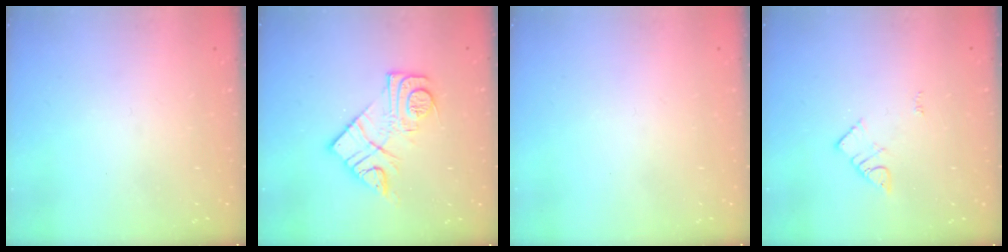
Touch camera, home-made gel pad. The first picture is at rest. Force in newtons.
{"total": 12.9, "press": 12.8, "slide": 0.9}
{"total": 1.7, "press": 1.6, "slide": 0.1}
{"total": 3.1, "press": 3.1, "slide": 0.2}